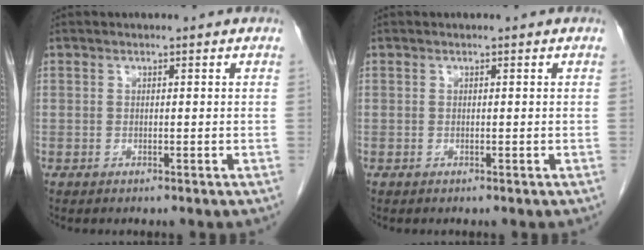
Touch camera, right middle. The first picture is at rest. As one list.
[{"total": 0.0}]